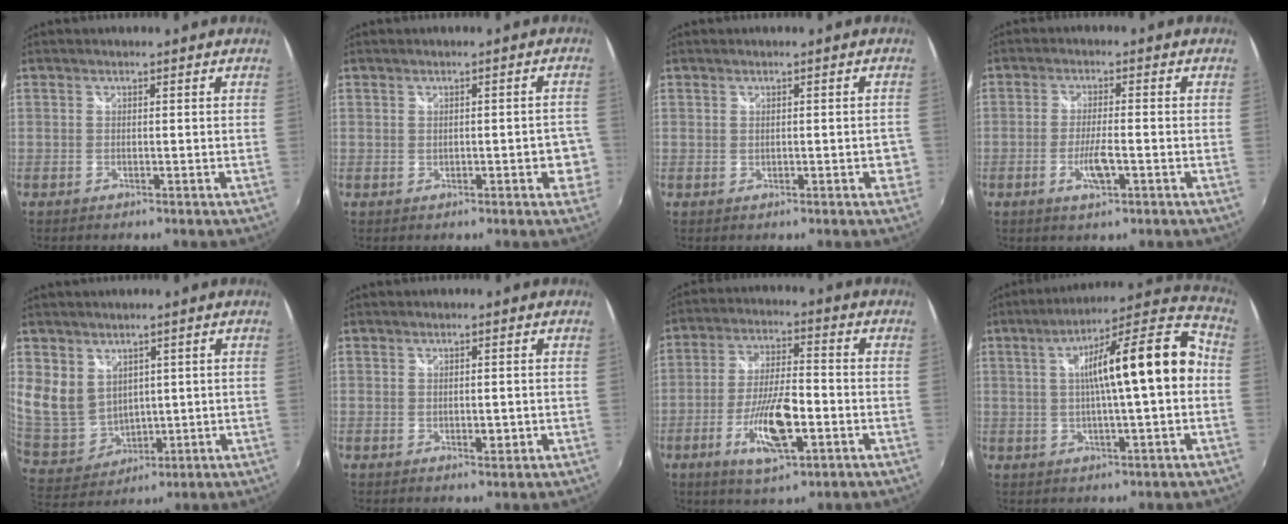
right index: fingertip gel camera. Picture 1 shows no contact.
{"total": 3.5, "force": [-1.0, 1.7, 2.9], "torque": [-0.033, 0.003, -0.010]}
{"total": 2.1, "force": [-0.6, 1.2, 1.6], "torque": [-0.015, 0.004, -0.004]}
{"total": 4.9, "force": [-1.9, 1.0, 4.4], "torque": [-0.089, -0.007, -0.035]}
{"total": 11.2, "force": [4.7, 8.8, 5.0], "torque": [-0.112, 0.003, 0.119]}
{"total": 1.9, "force": [-0.2, 0.9, 1.7], "torque": [-0.024, -0.004, 0.000]}
{"total": 12.3, "force": [-4.5, 3.7, 10.9], "torque": [-0.217, -0.011, -0.079]}
{"total": 17.1, "force": [1.3, 2.8, 16.8], "torque": [-0.243, 0.034, 0.022]}